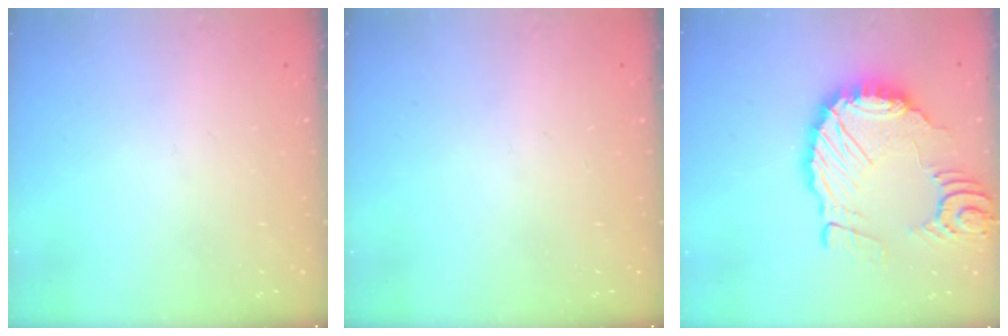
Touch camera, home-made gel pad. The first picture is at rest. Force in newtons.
{"total": 0.0}
{"total": 17.7, "press": 17.6, "slide": 2.0}